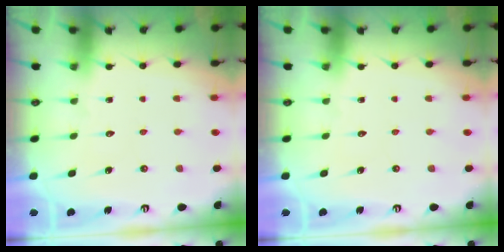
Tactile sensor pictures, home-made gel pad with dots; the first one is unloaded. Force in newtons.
{"total": 0.0}